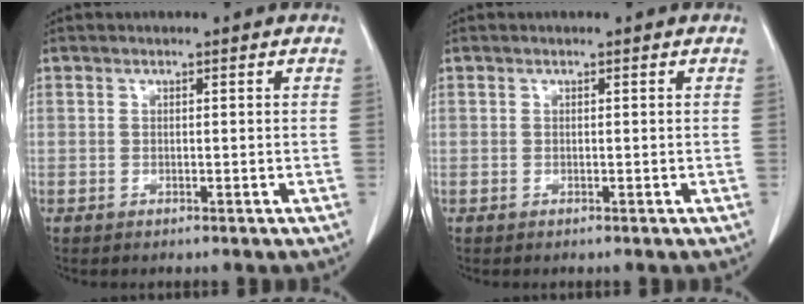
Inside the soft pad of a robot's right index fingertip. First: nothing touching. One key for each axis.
{"total": 0.0}